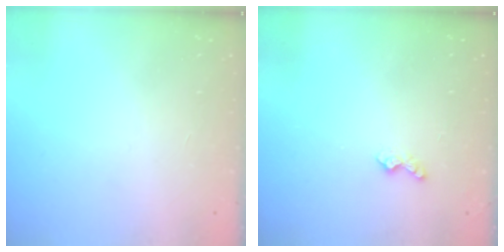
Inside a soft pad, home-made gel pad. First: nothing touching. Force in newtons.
{"total": 4.8, "press": 4.8, "slide": 0.6}